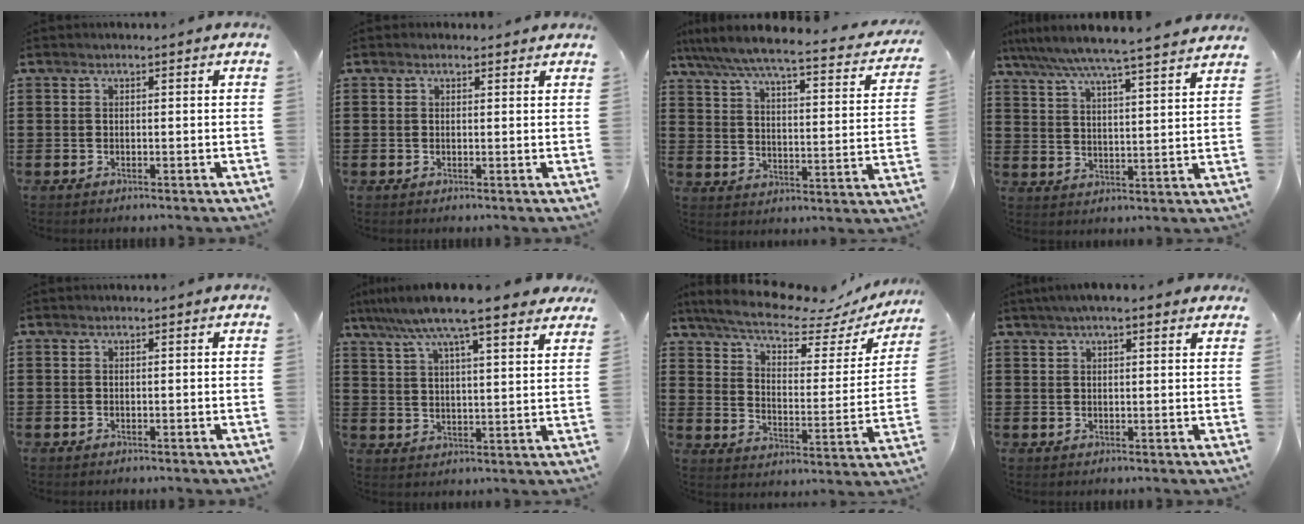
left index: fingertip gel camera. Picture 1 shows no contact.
{"total": 0.6, "force": [0.4, 0.5, 0.1], "torque": [-0.005, 0.004, 0.008]}
{"total": 5.4, "force": [4.7, 0.1, 2.7], "torque": [-0.076, -0.039, 0.073]}
{"total": 6.2, "force": [5.6, -0.7, 2.6], "torque": [-0.075, -0.040, 0.092]}
{"total": 0.0}
{"total": 9.9, "force": [8.1, 0.6, 5.7], "torque": [-0.136, -0.024, 0.138]}
{"total": 8.8, "force": [7.5, 1.5, 4.4], "torque": [-0.100, -0.048, 0.122]}
{"total": 3.7, "force": [2.8, 0.5, 2.3], "torque": [-0.050, 0.006, 0.051]}